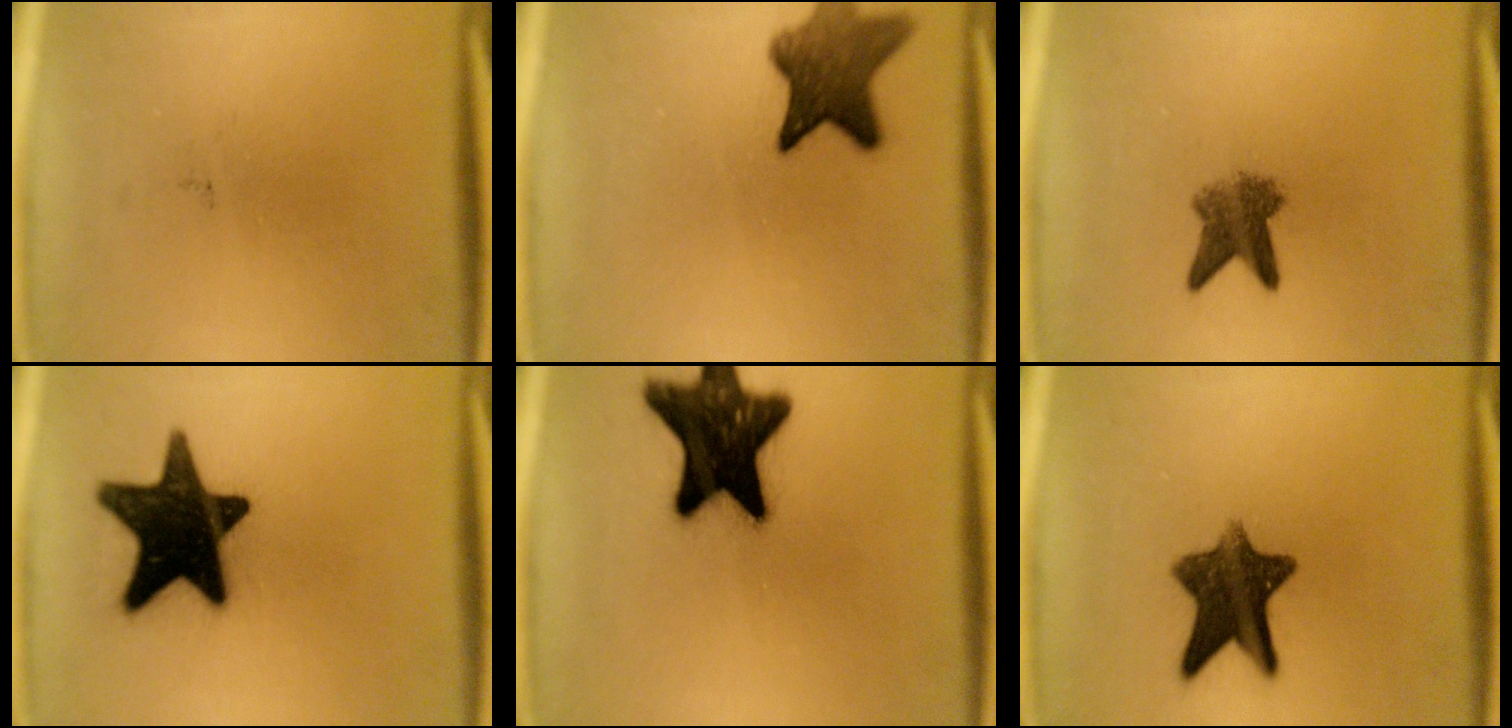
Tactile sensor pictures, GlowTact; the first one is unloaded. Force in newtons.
{"total": 8.3}
{"total": 4.7}
{"total": 18.8}
{"total": 19.0}
{"total": 10.6}